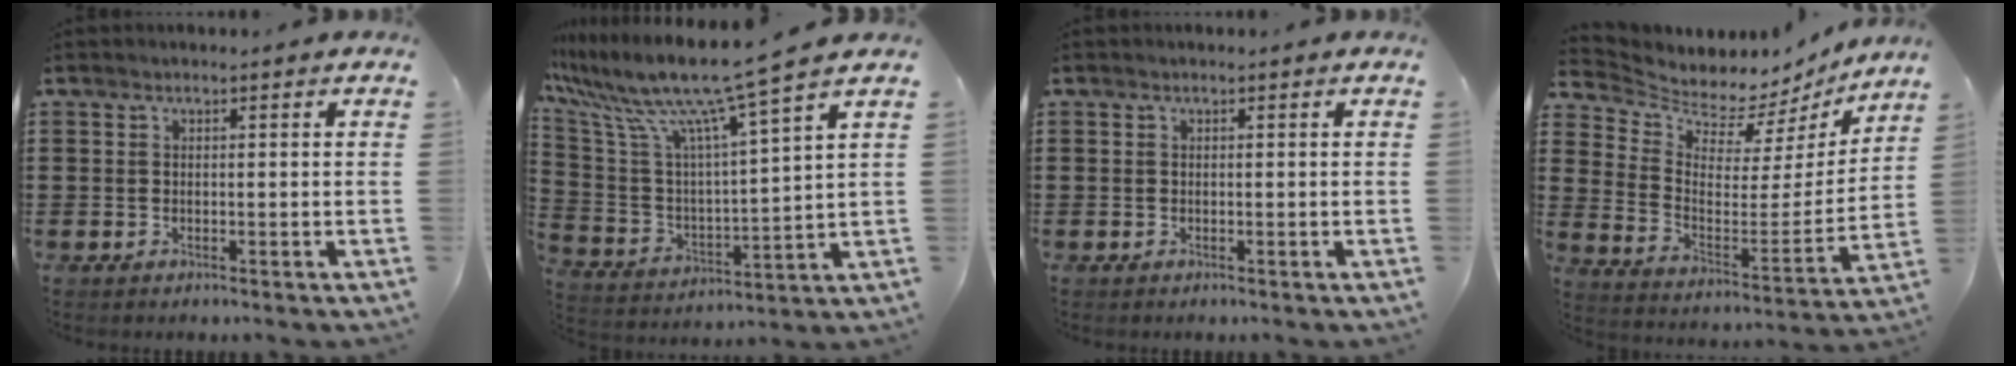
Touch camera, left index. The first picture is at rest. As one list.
[{"total": 10.3, "force": [8.4, -0.5, 6.0], "torque": [-0.155, -0.065, 0.132]}, {"total": 0.0}, {"total": 5.0, "force": [4.7, 1.5, 0.0], "torque": [-0.030, -0.056, 0.075]}]